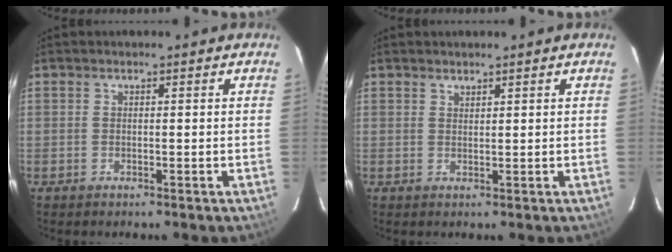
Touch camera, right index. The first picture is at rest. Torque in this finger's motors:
{"motor_torque": [-0.07, -0.01, -0.01, 0.00]}